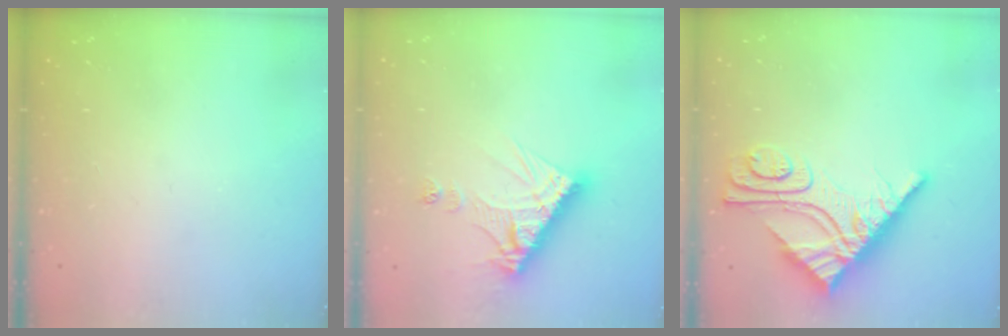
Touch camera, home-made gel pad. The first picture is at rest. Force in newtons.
{"total": 11.2, "press": 11.2, "slide": 1.0}
{"total": 12.6, "press": 12.5, "slide": 1.0}